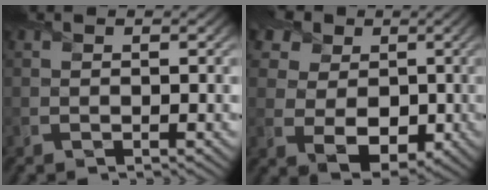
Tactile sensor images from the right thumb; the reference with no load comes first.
{"total": 10.6, "force": [2.5, 8.7, 5.4], "torque": [-0.132, 0.008, 0.032]}